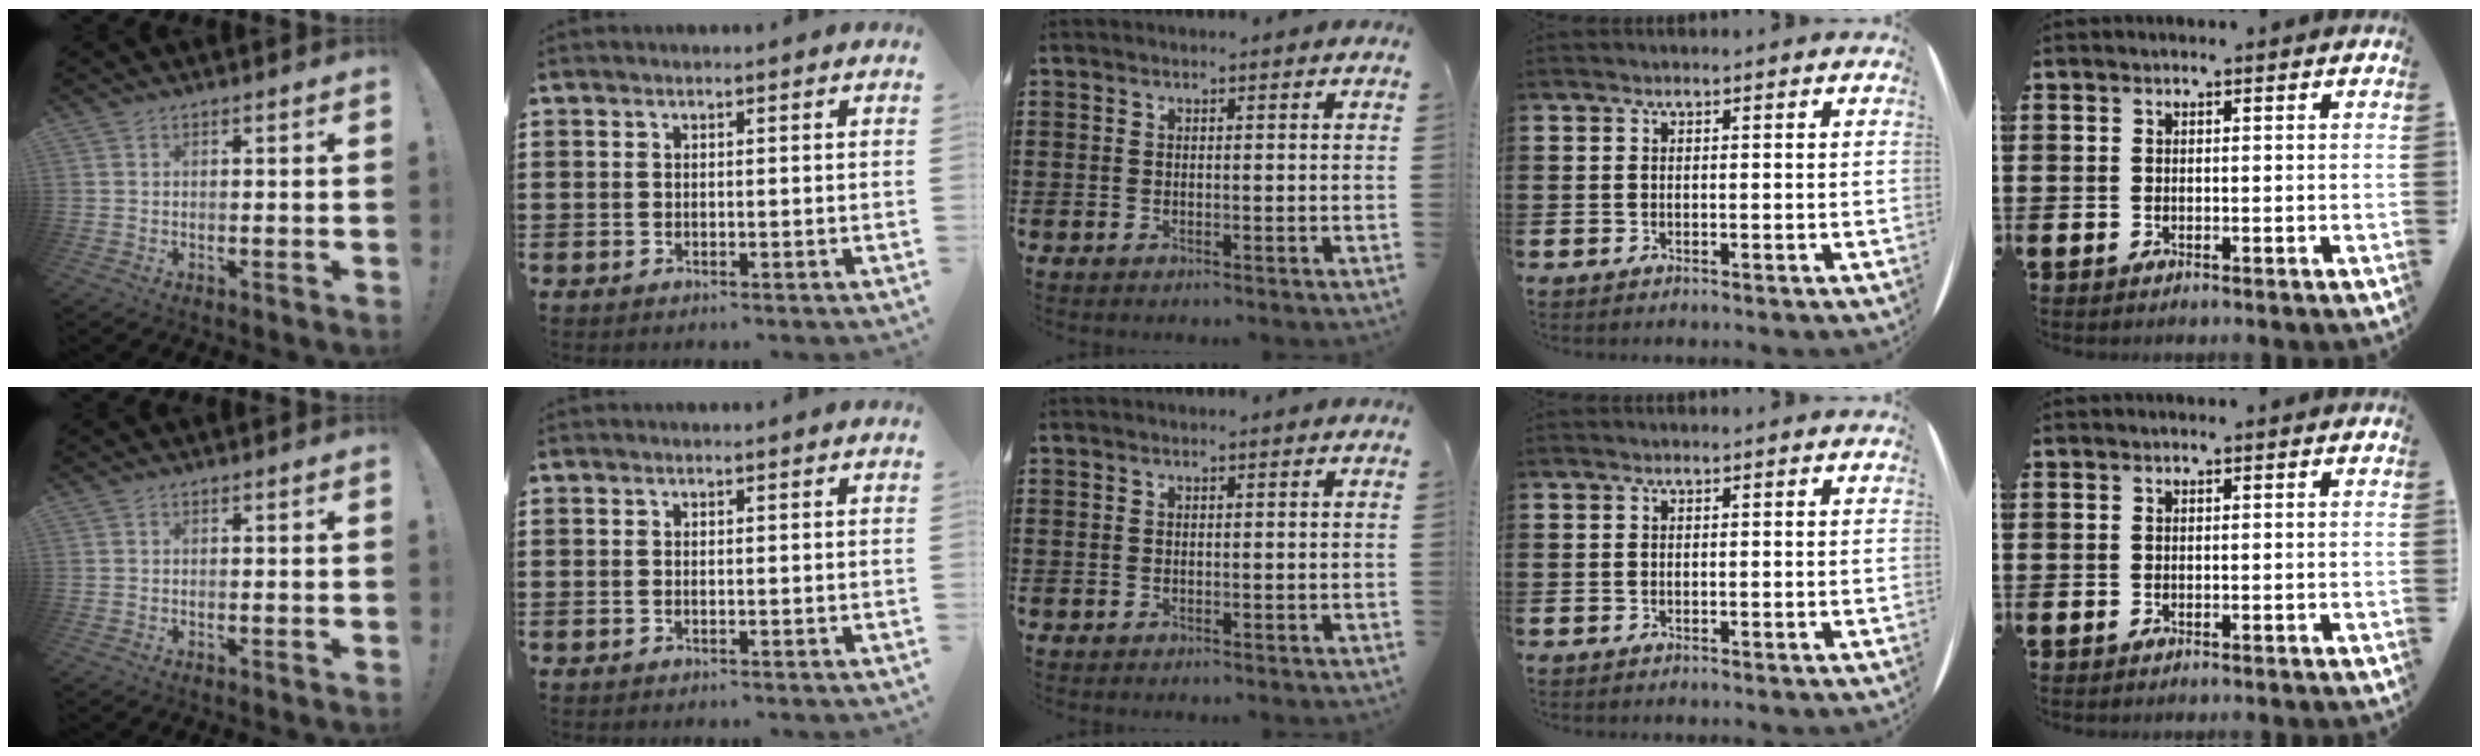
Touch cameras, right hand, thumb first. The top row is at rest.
{}